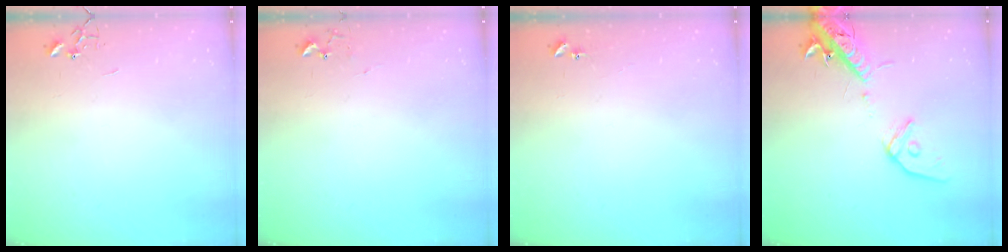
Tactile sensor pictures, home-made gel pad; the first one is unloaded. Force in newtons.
{"total": 5.4, "press": 5.4, "slide": 0.7}
{"total": 5.4, "press": 5.4, "slide": 0.6}
{"total": 15.4, "press": 15.0, "slide": 3.5}